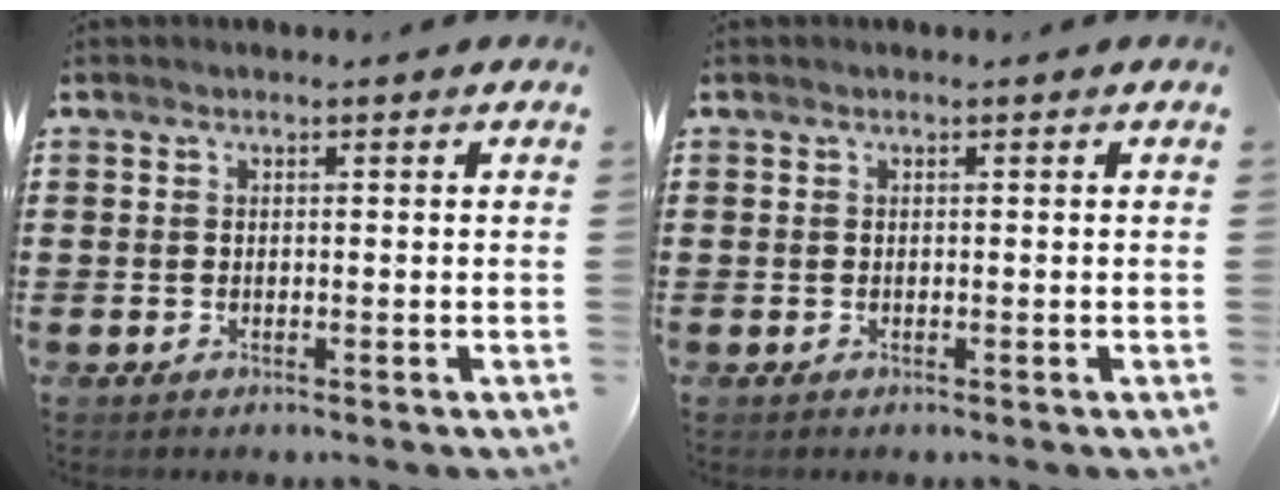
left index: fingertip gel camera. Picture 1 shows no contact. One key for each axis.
{"total": 0.0}